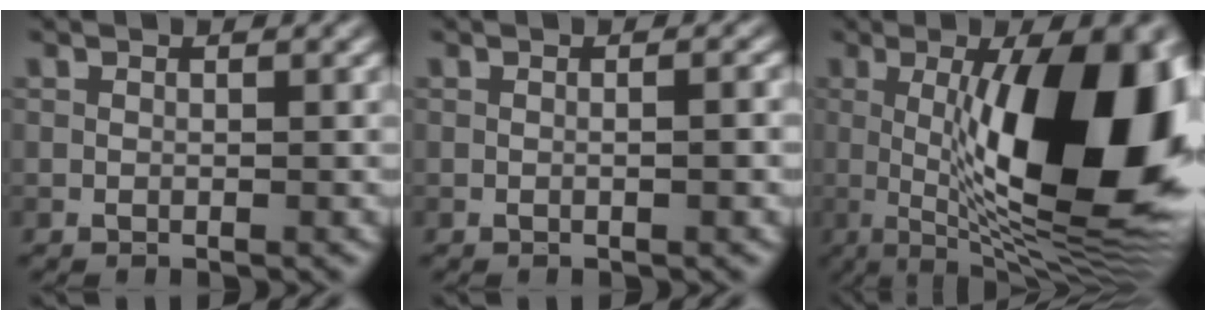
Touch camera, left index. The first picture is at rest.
{"total": 1.5, "force": [-0.1, 0.5, 1.5], "torque": [-0.012, -0.002, -0.001]}
{"total": 14.7, "force": [1.1, 4.4, 13.9], "torque": [-0.192, -0.002, 0.013]}